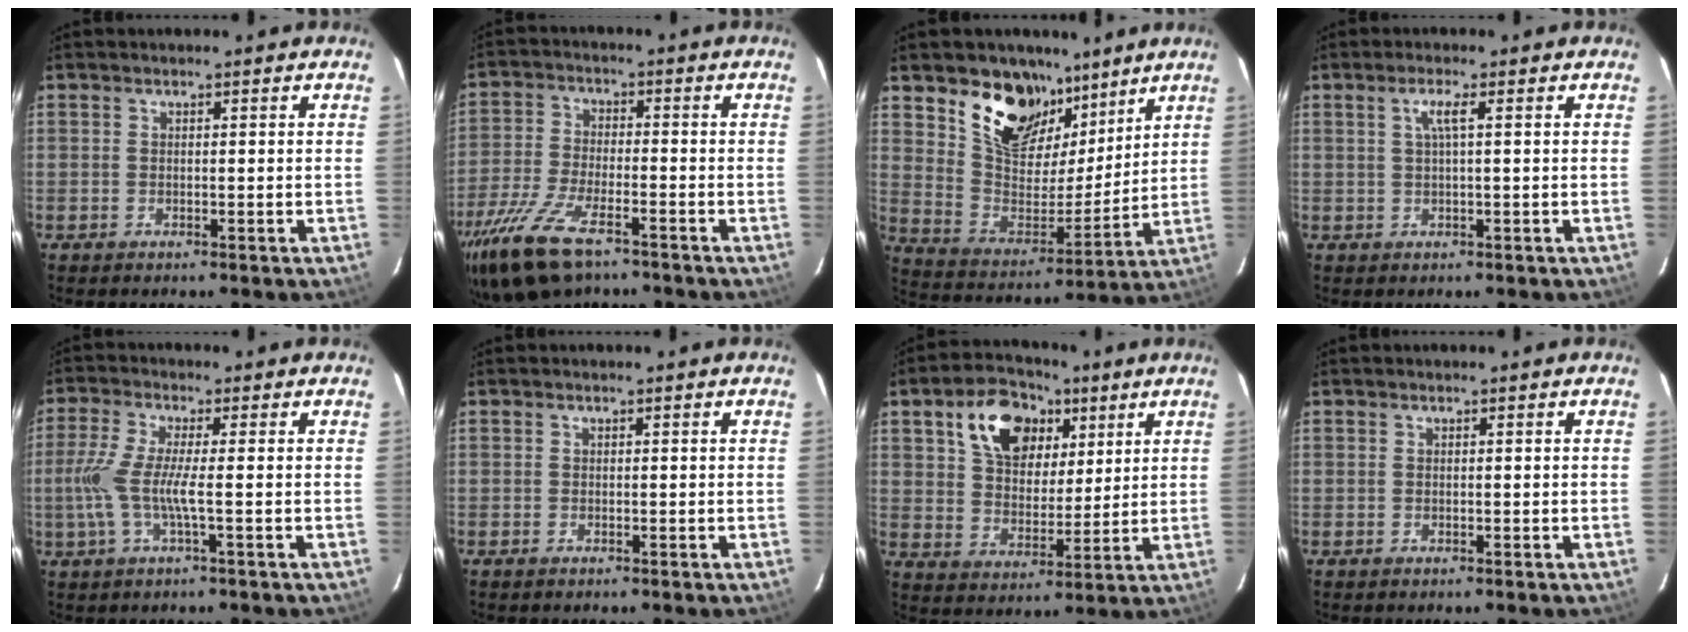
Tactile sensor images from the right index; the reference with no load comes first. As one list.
[{"total": 14.1, "force": [-9.6, 5.2, 8.9], "torque": [-0.205, -0.035, -0.186]}, {"total": 16.5, "force": [11.0, 9.6, 7.7], "torque": [-0.156, -0.006, 0.208]}, {"total": 2.4, "force": [0.6, -0.2, 2.3], "torque": [-0.044, 0.002, 0.011]}, {"total": 6.9, "force": [-1.3, 0.0, 6.8], "torque": [-0.158, -0.005, -0.025]}, {"total": 0.0}, {"total": 14.5, "force": [6.9, 9.2, 8.8], "torque": [-0.164, 0.033, 0.125]}, {"total": 0.0}]